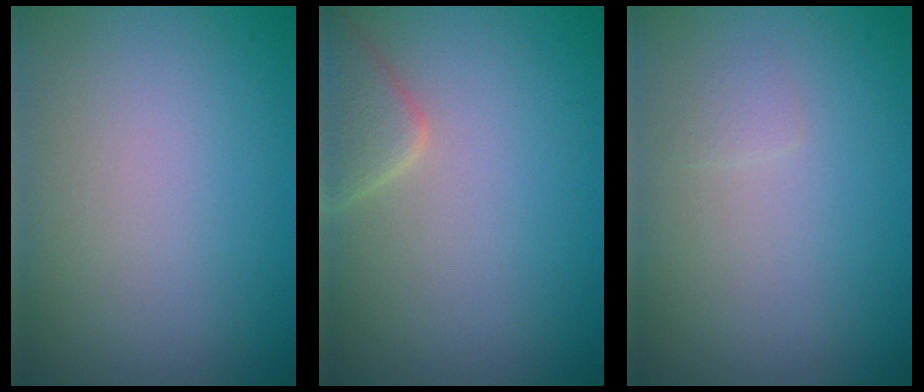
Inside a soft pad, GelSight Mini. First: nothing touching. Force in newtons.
{"total": 2.7, "press": 2.7, "slide": 0.2}
{"total": 0.6, "press": 0.6, "slide": 0.1}